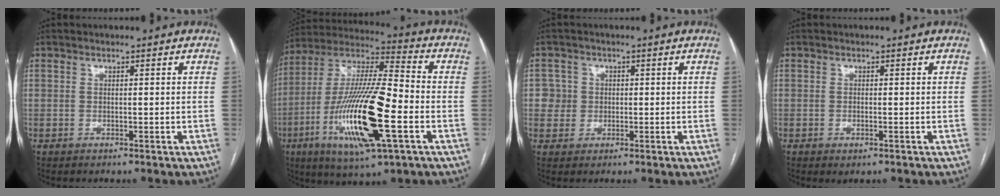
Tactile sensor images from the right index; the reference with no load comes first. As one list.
[{"total": 22.3, "force": [-6.5, 3.5, 21.0], "torque": [-0.429, -0.023, -0.116]}, {"total": 3.3, "force": [0.3, 3.3, -0.1], "torque": [0.017, 0.009, 0.006]}, {"total": 1.1, "force": [-0.6, 0.3, 0.9], "torque": [-0.014, -0.003, -0.005]}]